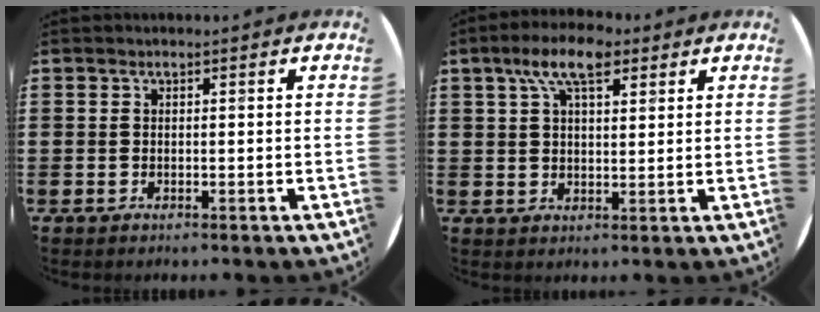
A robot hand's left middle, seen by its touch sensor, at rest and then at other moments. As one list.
[{"total": 7.6, "force": [4.9, 3.1, 5.0], "torque": [-0.094, 0.000, 0.084]}]